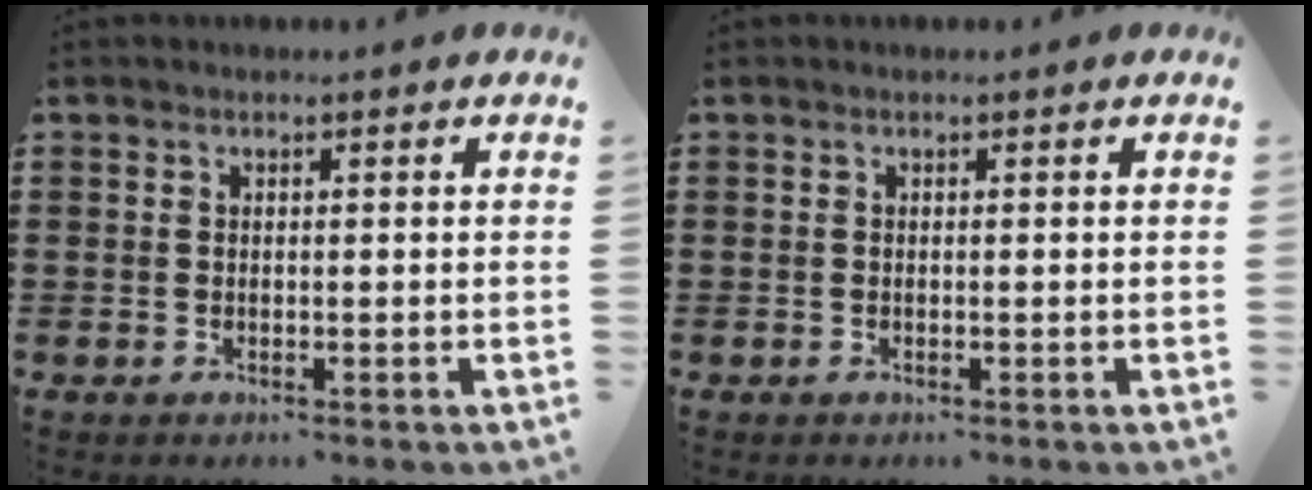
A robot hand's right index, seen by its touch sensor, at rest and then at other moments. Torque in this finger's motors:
{"motor_torque": [0.00, 0.00, 0.00, 0.00]}